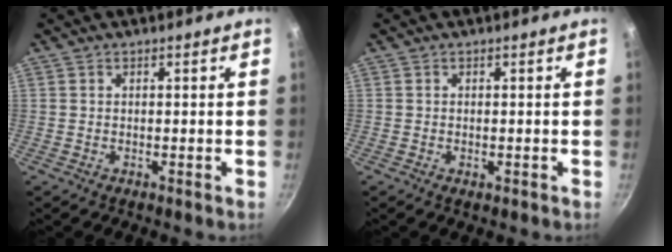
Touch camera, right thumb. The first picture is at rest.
{"total": 0.8, "force": [-0.2, 0.4, 0.7], "torque": [-0.010, 0.000, 0.000]}